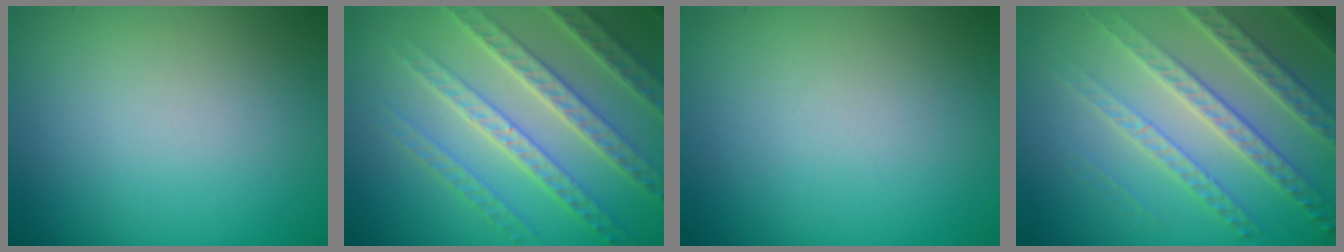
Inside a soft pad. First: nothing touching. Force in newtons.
{"total": 7.0, "press": 5.4, "slide": 4.5}
{"total": 0.0}
{"total": 6.5, "press": 4.8, "slide": 4.4}